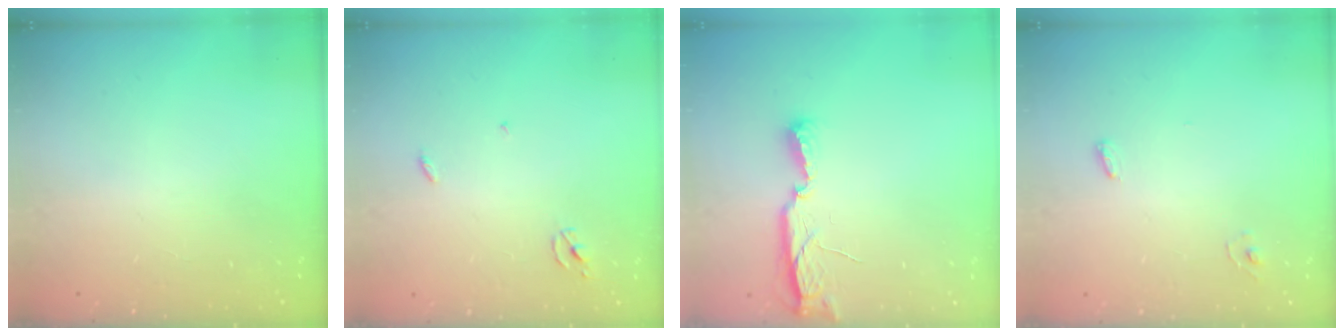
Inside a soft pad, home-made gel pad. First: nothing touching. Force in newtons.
{"total": 2.3, "press": 2.3, "slide": 0.1}
{"total": 9.0, "press": 7.8, "slide": 4.5}
{"total": 4.4, "press": 3.9, "slide": 2.1}